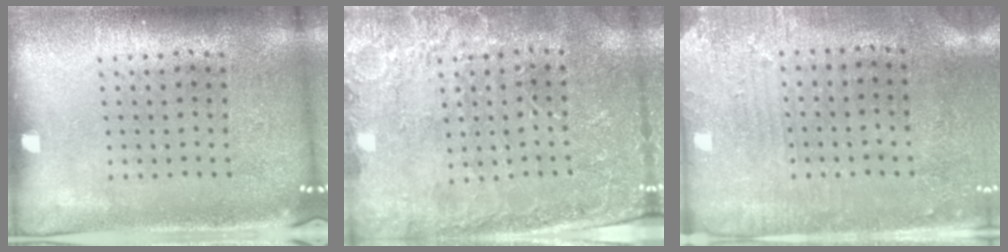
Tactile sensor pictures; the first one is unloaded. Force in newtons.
{"total": 2.7, "press": 2.6, "slide": 0.3}
{"total": 2.8, "press": 2.3, "slide": 1.7}